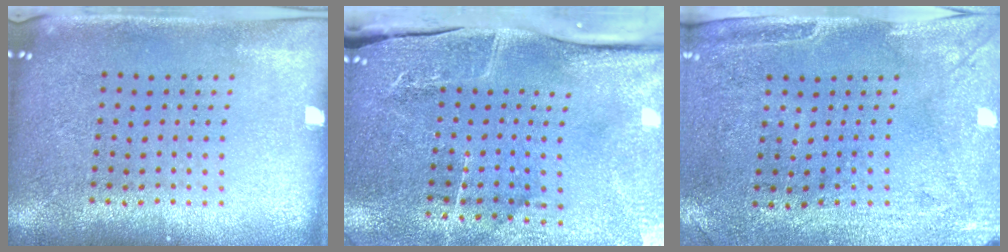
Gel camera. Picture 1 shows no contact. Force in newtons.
{"total": 4.6, "press": 4.0, "slide": 2.4}
{"total": 3.0, "press": 2.4, "slide": 1.8}